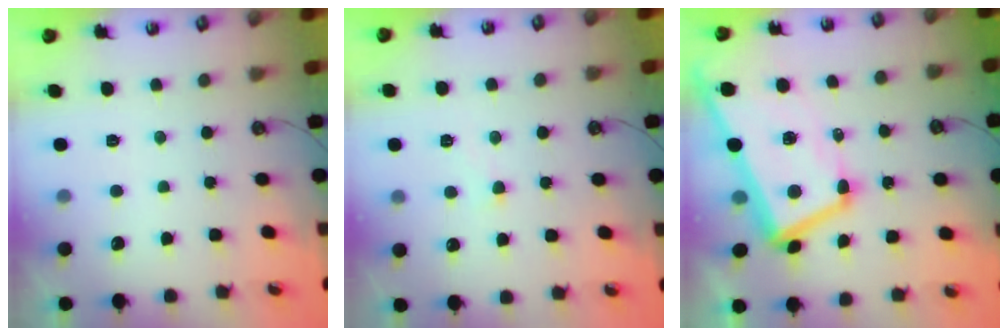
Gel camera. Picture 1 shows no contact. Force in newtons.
{"total": 2.4, "press": 2.4, "slide": 0.4}
{"total": 10.0, "press": 9.8, "slide": 1.9}